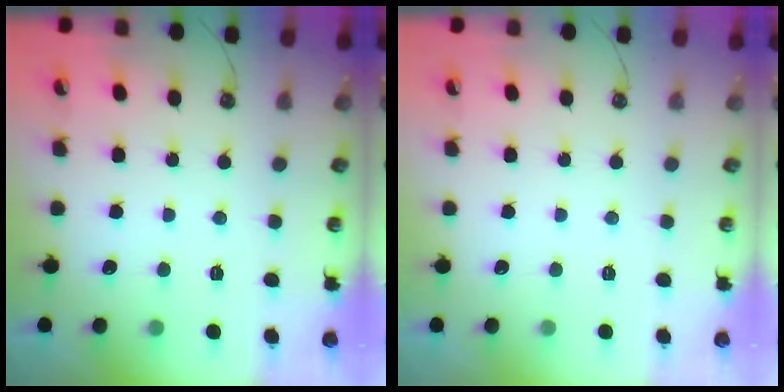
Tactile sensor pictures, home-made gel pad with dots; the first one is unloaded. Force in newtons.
{"total": 0.0}